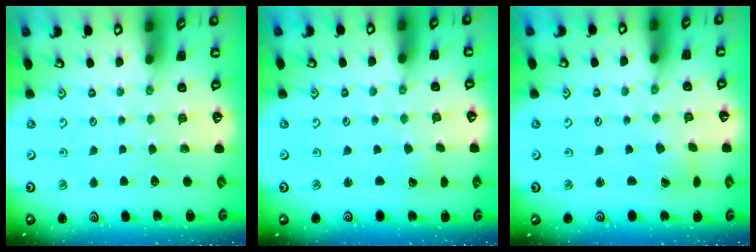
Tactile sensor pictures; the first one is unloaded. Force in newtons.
{"total": 1.9, "press": 1.9, "slide": 0.1}
{"total": 1.2, "press": 1.1, "slide": 0.3}